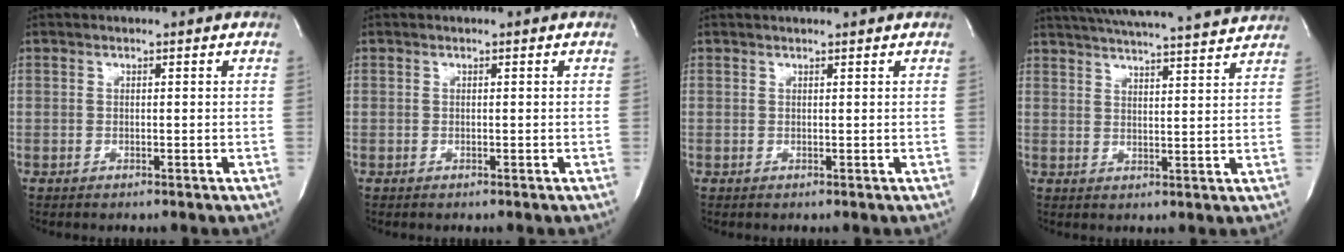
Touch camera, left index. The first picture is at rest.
{"total": 0.0}
{"total": 2.8, "force": [2.7, -0.1, 0.9], "torque": [-0.011, 0.016, 0.033]}
{"total": 19.3, "force": [18.0, 0.2, 6.9], "torque": [-0.118, 0.002, 0.240]}